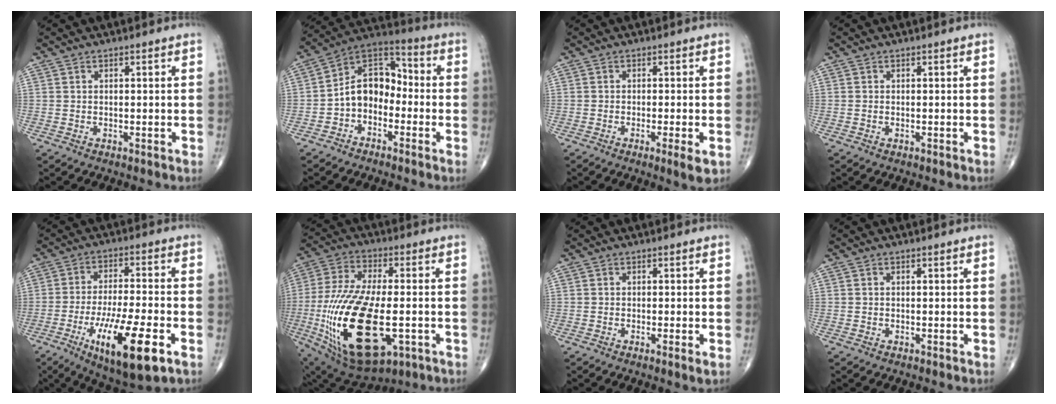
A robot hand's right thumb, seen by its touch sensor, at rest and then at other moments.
{"total": 10.7, "force": [-2.5, 7.7, 6.9], "torque": [-0.089, 0.055, -0.062]}
{"total": 3.6, "force": [-1.3, 0.4, 3.4], "torque": [-0.055, -0.009, -0.023]}
{"total": 0.0}
{"total": 17.1, "force": [-6.9, 4.5, 15.0], "torque": [-0.267, 0.007, -0.105]}
{"total": 26.7, "force": [-6.1, 12.2, 23.0], "torque": [-0.509, -0.018, -0.085]}
{"total": 1.7, "force": [-0.5, 0.0, 1.6], "torque": [-0.034, -0.007, -0.011]}
{"total": 0.0}